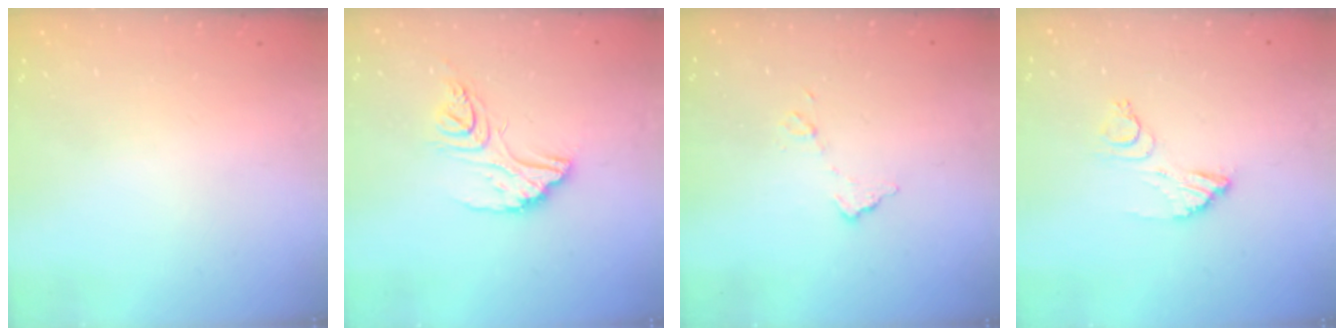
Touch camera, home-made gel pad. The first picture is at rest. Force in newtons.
{"total": 13.2, "press": 13.1, "slide": 1.1}
{"total": 6.3, "press": 6.3, "slide": 0.3}
{"total": 9.3, "press": 9.3, "slide": 0.8}